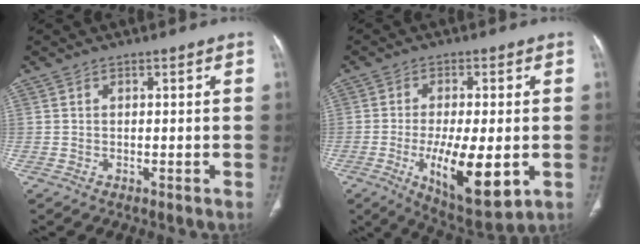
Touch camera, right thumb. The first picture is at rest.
{"total": 14.6, "force": [-3.5, 5.0, 13.3], "torque": [-0.211, -0.021, -0.045]}